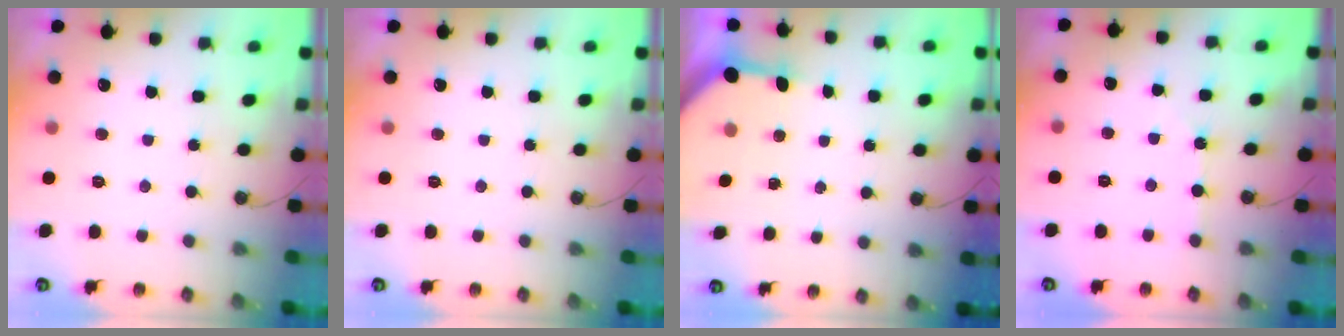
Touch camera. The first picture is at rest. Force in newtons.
{"total": 0.0}
{"total": 3.6, "press": 3.6, "slide": 0.3}
{"total": 2.7, "press": 2.7, "slide": 0.3}